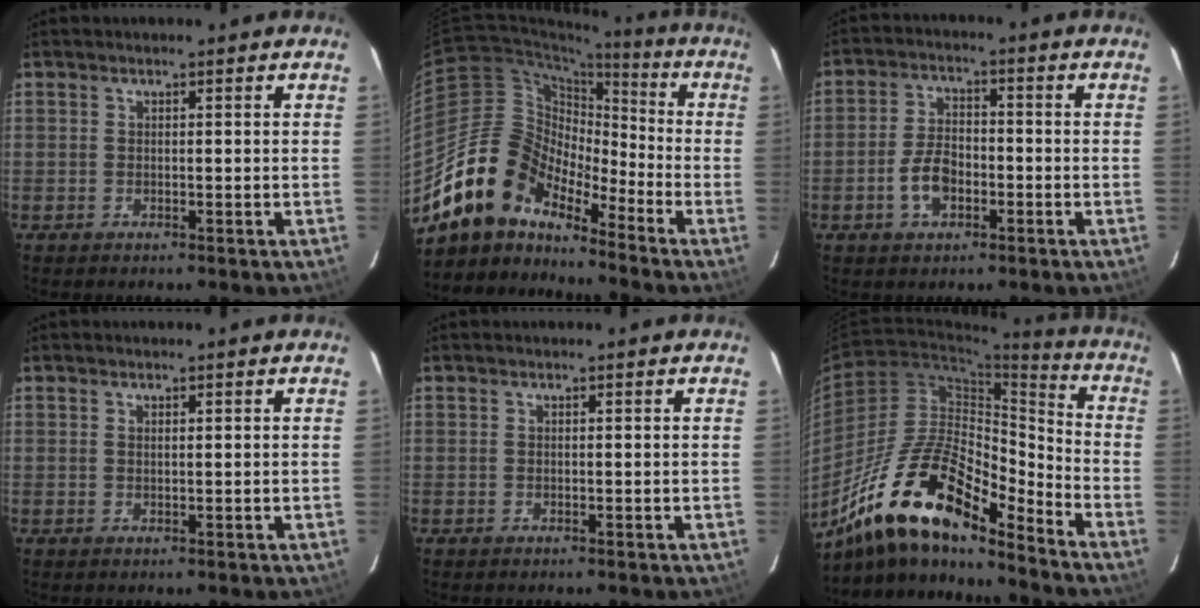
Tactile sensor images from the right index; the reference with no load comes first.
{"total": 14.7, "force": [-12.4, 6.1, 5.0], "torque": [-0.093, 0.020, -0.240]}
{"total": 6.7, "force": [-2.6, 3.8, 4.8], "torque": [-0.100, 0.010, -0.043]}
{"total": 0.5, "force": [0.3, 0.2, 0.4], "torque": [-0.007, 0.001, 0.007]}
{"total": 0.0}
{"total": 20.0, "force": [-14.9, 5.6, 12.1], "torque": [-0.221, -0.005, -0.278]}